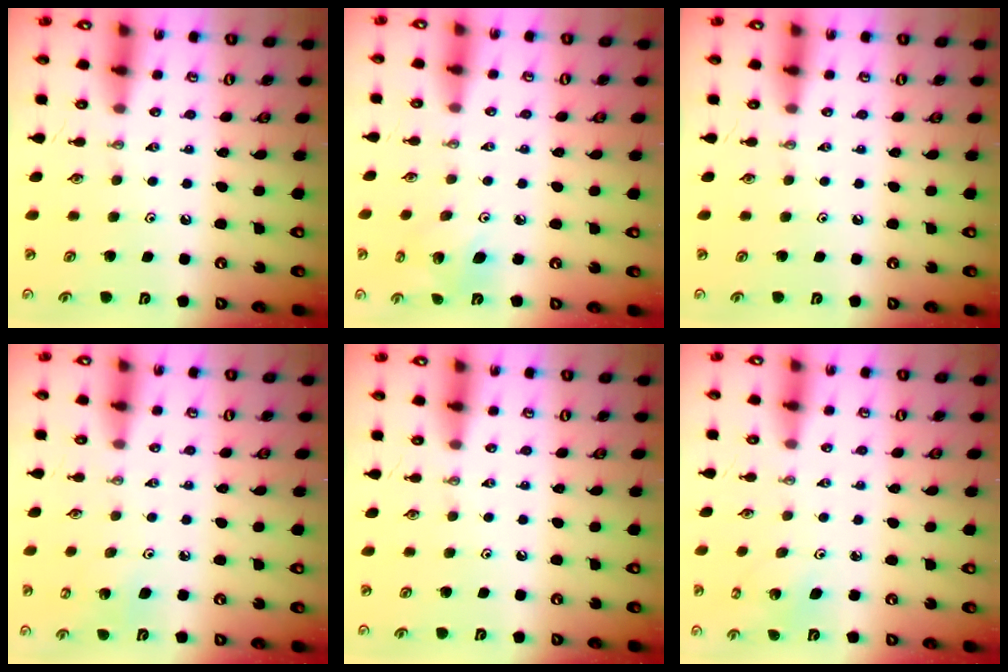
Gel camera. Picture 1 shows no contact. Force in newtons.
{"total": 5.9, "press": 5.9, "slide": 0.3}
{"total": 0.0}
{"total": 4.8, "press": 4.7, "slide": 0.9}
{"total": 0.0}
{"total": 2.6, "press": 2.6, "slide": 0.2}